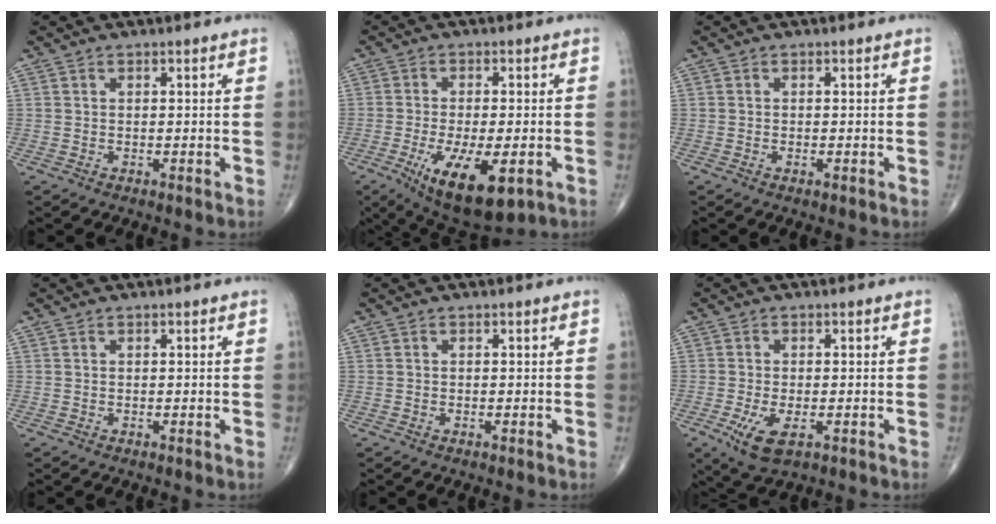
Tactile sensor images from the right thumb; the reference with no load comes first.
{"total": 14.1, "force": [-5.4, 5.4, 11.8], "torque": [-0.200, -0.013, -0.074]}
{"total": 0.8, "force": [-0.3, 0.2, 0.7], "torque": [-0.014, -0.001, -0.005]}
{"total": 0.0}
{"total": 0.0}
{"total": 6.5, "force": [-2.4, 2.8, 5.3], "torque": [-0.108, -0.010, -0.035]}